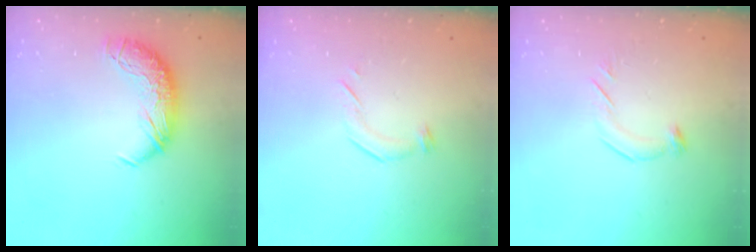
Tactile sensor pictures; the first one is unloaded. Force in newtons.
{"total": 5.4, "press": 5.4, "slide": 0.4}
{"total": 5.3, "press": 5.1, "slide": 1.2}